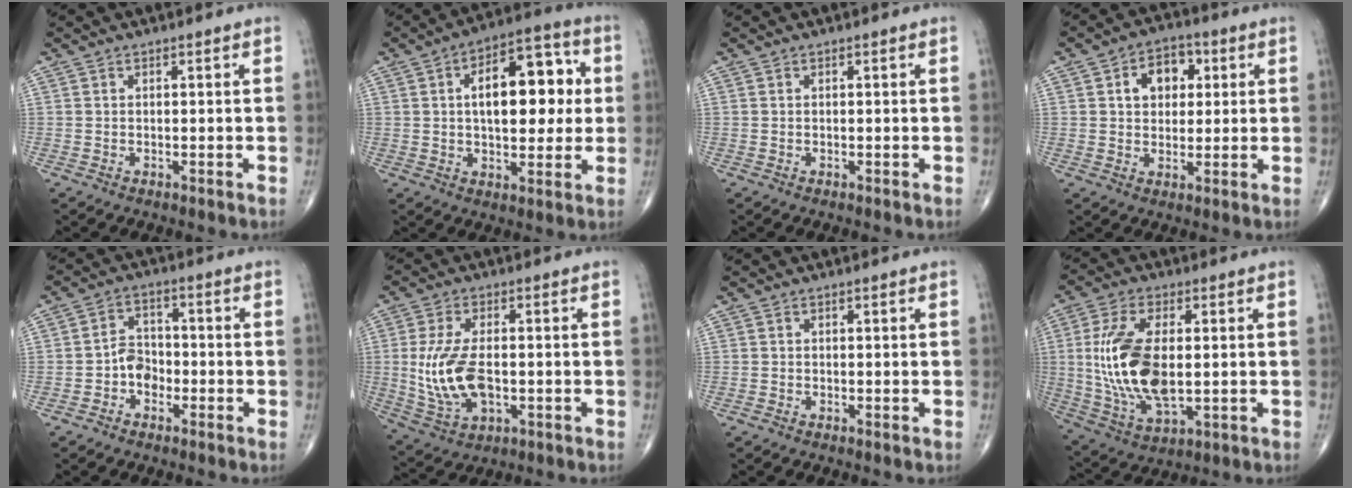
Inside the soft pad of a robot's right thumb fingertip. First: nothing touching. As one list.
[{"total": 16.3, "force": [2.5, 8.2, 13.8], "torque": [-0.170, 0.017, 0.035]}, {"total": 0.0}, {"total": 8.0, "force": [2.1, 5.8, 5.2], "torque": [-0.044, 0.006, 0.028]}, {"total": 4.7, "force": [-1.8, 3.5, 2.6], "torque": [-0.024, 0.023, -0.041]}, {"total": 11.8, "force": [-0.8, 6.1, 10.1], "torque": [-0.214, -0.006, -0.004]}, {"total": 0.0}, {"total": 16.3, "force": [0.7, 7.7, 14.3], "torque": [-0.300, -0.013, 0.023]}]